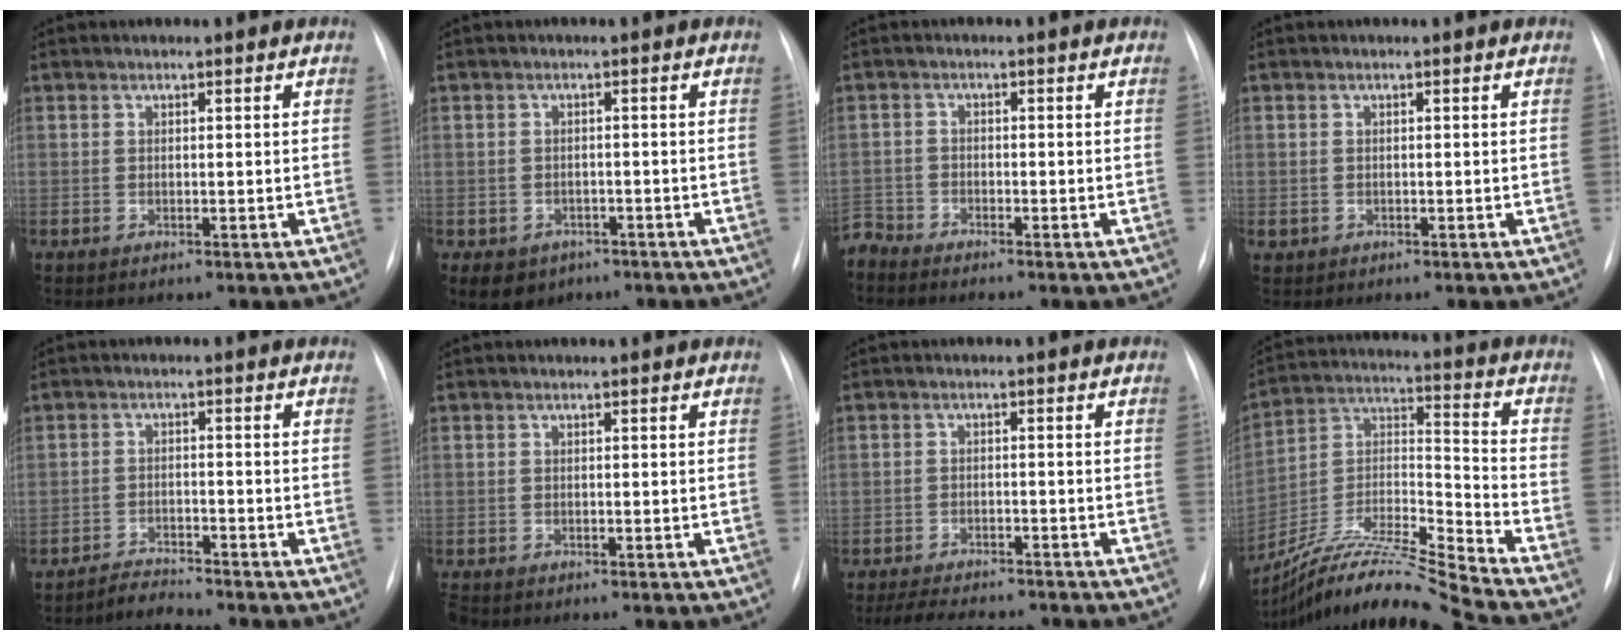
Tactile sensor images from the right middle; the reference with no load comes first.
{"total": 5.4, "force": [-3.2, 4.2, 1.3], "torque": [-0.018, 0.007, -0.036]}
{"total": 3.0, "force": [-3.0, 0.1, -0.2], "torque": [0.009, -0.012, -0.057]}
{"total": 0.9, "force": [-0.2, 0.9, 0.2], "torque": [-0.003, 0.005, 0.001]}
{"total": 2.9, "force": [-2.8, -0.3, -0.4], "torque": [0.004, -0.018, -0.048]}
{"total": 1.4, "force": [-1.2, 0.7, 0.5], "torque": [-0.011, -0.003, -0.016]}
{"total": 9.4, "force": [-8.3, 2.6, 3.7], "torque": [-0.060, -0.007, -0.118]}
{"total": 17.9, "force": [-16.4, -2.6, 6.7], "torque": [-0.128, 0.022, -0.294]}